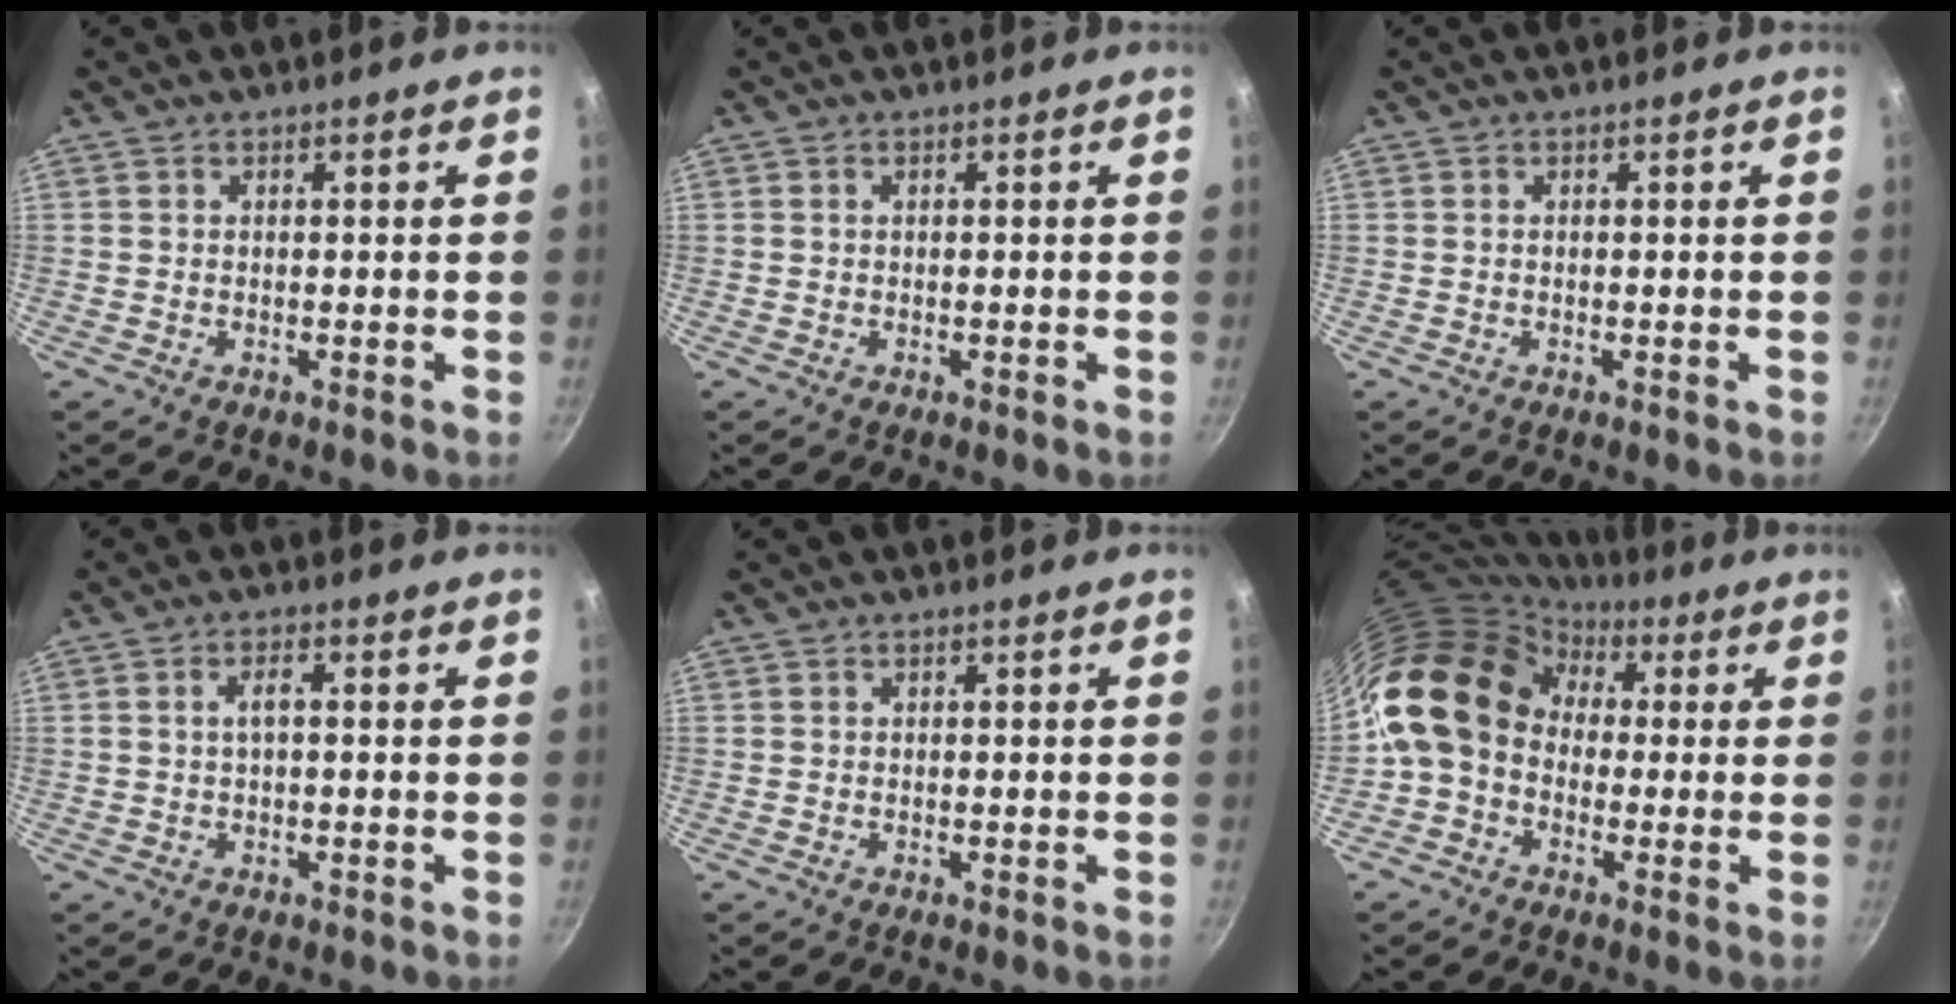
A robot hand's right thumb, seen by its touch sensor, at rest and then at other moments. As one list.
[{"total": 0.0}, {"total": 0.0}, {"total": 2.3, "force": [0.1, 0.9, 2.1], "torque": [-0.042, 0.012, 0.001]}, {"total": 0.0}, {"total": 14.6, "force": [1.1, 11.8, 8.6], "torque": [-0.129, 0.033, -0.003]}]